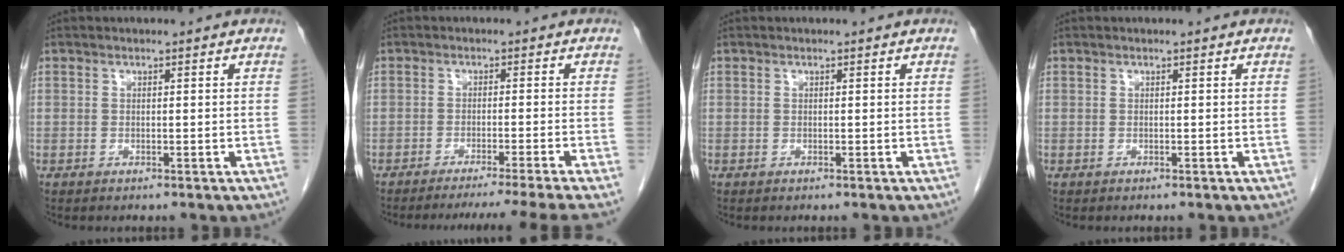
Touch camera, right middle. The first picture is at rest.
{"total": 11.6, "force": [-10.1, -3.2, 4.7], "torque": [-0.039, -0.028, -0.136]}
{"total": 0.0}
{"total": 0.0}